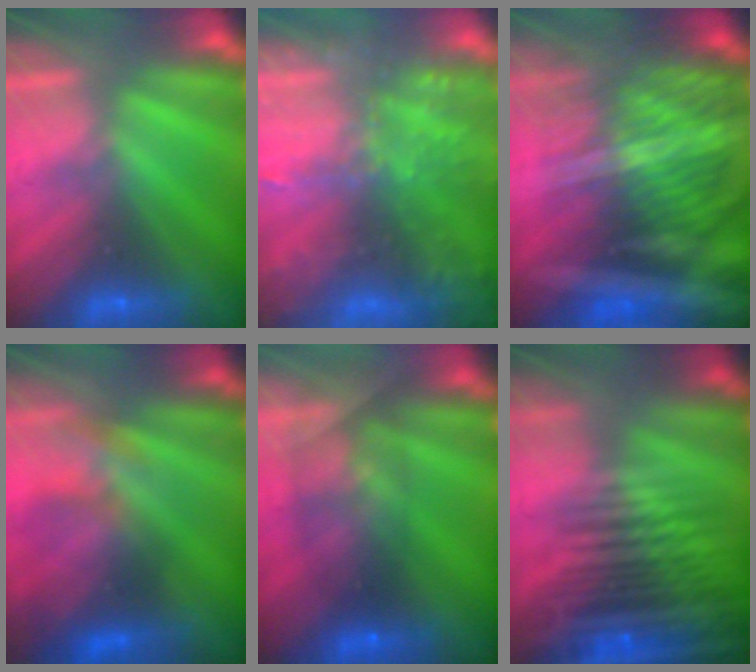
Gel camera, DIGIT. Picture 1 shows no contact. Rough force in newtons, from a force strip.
{"total": 5.8}
{"total": 8.0}
{"total": 4.4}
{"total": 5.7}
{"total": 8.0}